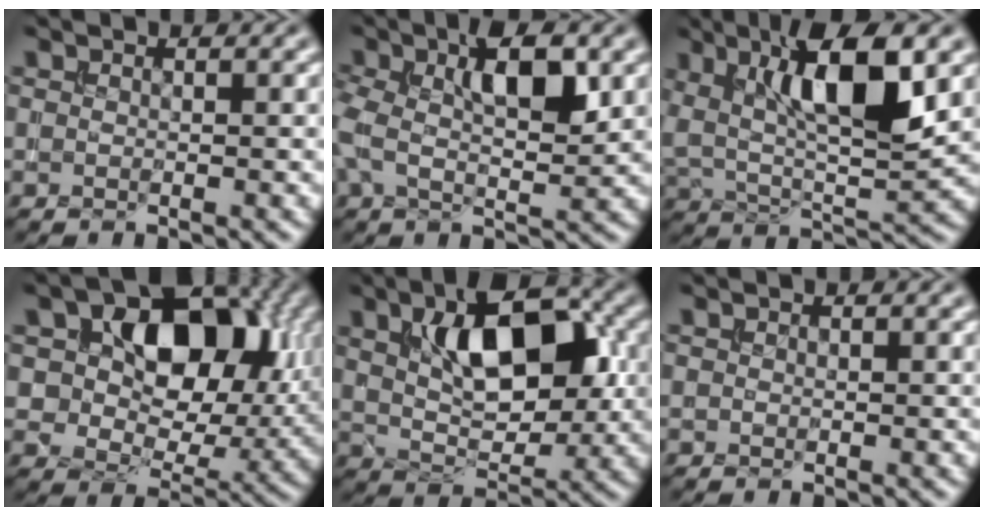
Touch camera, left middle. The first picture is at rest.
{"total": 7.3, "force": [1.7, 3.0, 6.5], "torque": [-0.122, 0.011, 0.023]}
{"total": 10.3, "force": [3.8, 3.3, 9.0], "torque": [-0.155, 0.002, 0.065]}
{"total": 11.8, "force": [3.1, 7.5, 8.5], "torque": [-0.113, 0.005, 0.040]}
{"total": 9.0, "force": [2.6, 4.4, 7.4], "torque": [-0.120, 0.009, 0.044]}
{"total": 0.0}